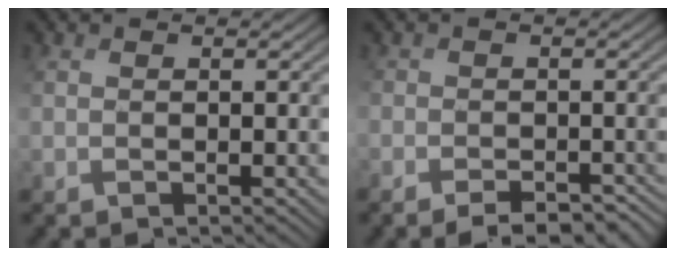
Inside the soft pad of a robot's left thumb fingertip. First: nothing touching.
{"total": 3.6, "force": [-3.0, 1.5, 1.5], "torque": [-0.011, -0.013, -0.044]}